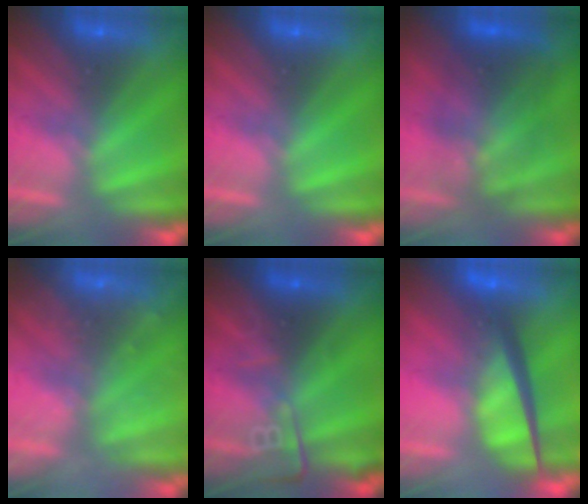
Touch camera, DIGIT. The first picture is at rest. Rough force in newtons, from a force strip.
{"total": 0.0}
{"total": 3.5}
{"total": 2.4}
{"total": 2.7}
{"total": 7.1}